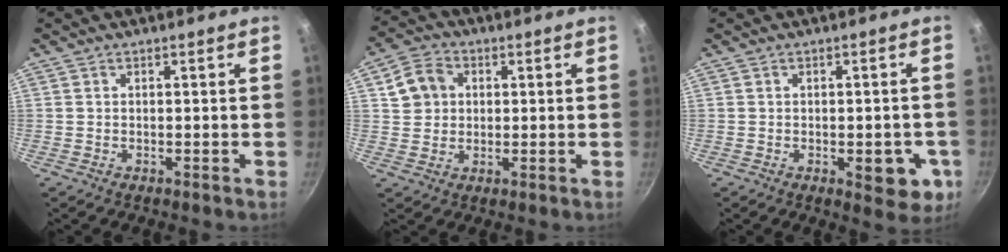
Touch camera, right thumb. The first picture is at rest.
{"total": 7.4, "force": [1.8, 6.3, 3.4], "torque": [-0.038, 0.012, 0.024]}
{"total": 7.7, "force": [-2.1, 3.8, 6.4], "torque": [-0.048, 0.006, -0.022]}